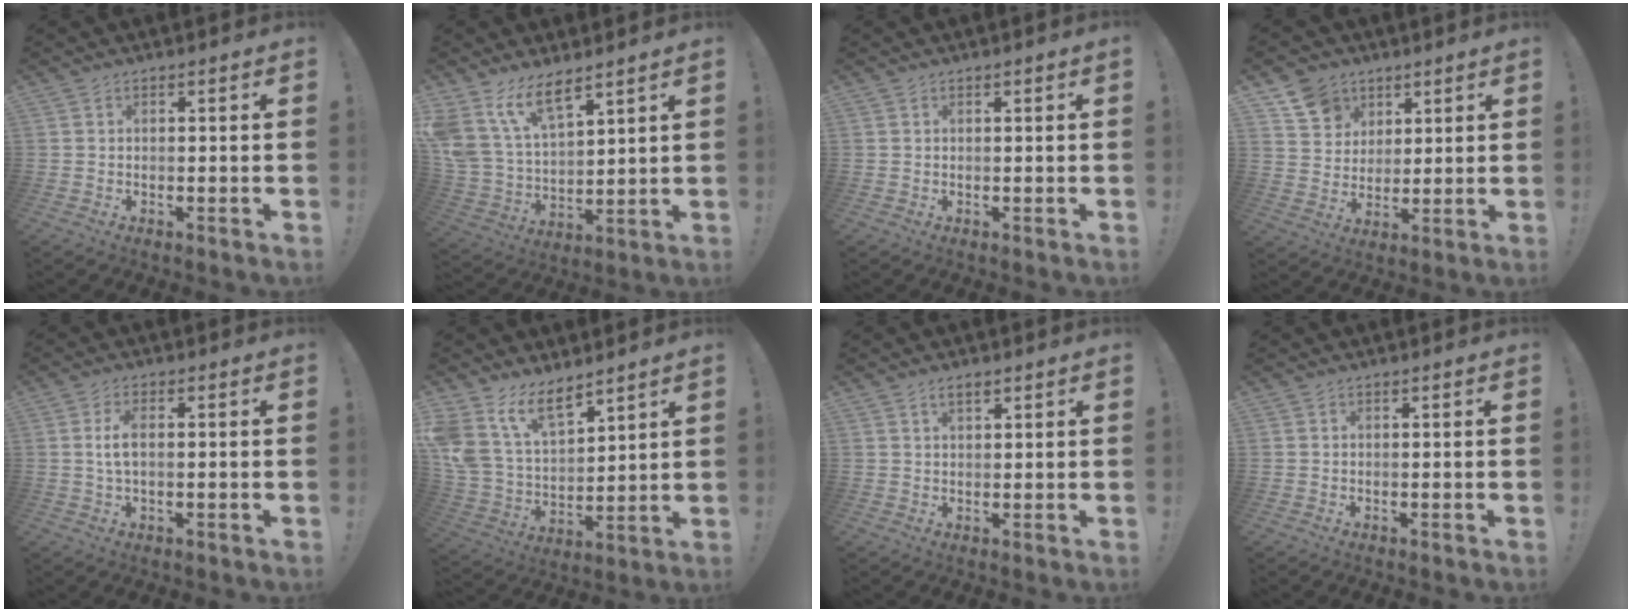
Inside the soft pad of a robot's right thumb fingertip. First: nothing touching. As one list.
[{"total": 13.6, "force": [9.9, 6.2, 7.1], "torque": [-0.164, -0.068, 0.187]}, {"total": 0.0}, {"total": 10.3, "force": [6.0, 8.1, 1.9], "torque": [-0.029, -0.040, 0.122]}, {"total": 4.5, "force": [0.2, 1.6, 4.2], "torque": [-0.076, 0.000, 0.001]}, {"total": 14.7, "force": [10.3, 7.5, 7.4], "torque": [-0.173, -0.072, 0.197]}, {"total": 2.5, "force": [1.6, 1.1, 1.6], "torque": [-0.023, -0.005, 0.026]}, {"total": 0.0}]